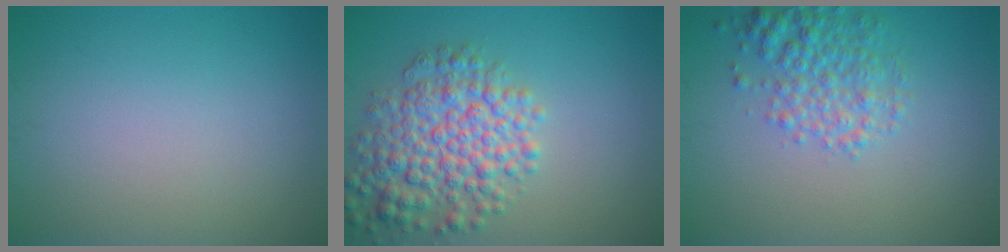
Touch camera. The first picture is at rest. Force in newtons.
{"total": 6.4, "press": 6.4, "slide": 0.2}
{"total": 3.6, "press": 3.6, "slide": 0.2}